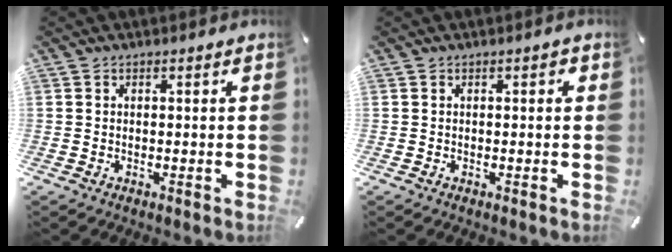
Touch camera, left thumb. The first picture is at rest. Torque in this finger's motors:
{"motor_torque": [0.27, 0.63, 0.05, -0.15, 0.00]}